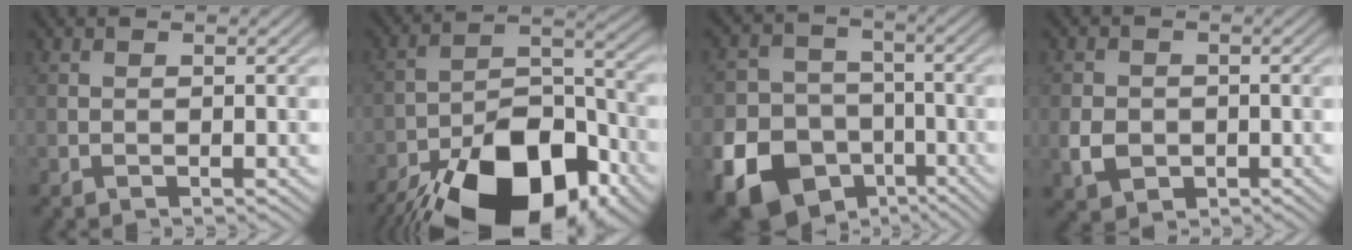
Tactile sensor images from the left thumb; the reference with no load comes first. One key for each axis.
{"total": 20.7, "fx": -14.0, "fy": 10.0, "fz": 11.6, "tx": -0.178, "ty": -0.032, "tz": -0.209}
{"total": 19.0, "fx": -9.4, "fy": 15.2, "fz": 6.3, "tx": -0.169, "ty": -0.078, "tz": -0.168}
{"total": 3.6, "fx": -1.0, "fy": 3.0, "fz": 1.8, "tx": -0.044, "ty": -0.008, "tz": -0.020}